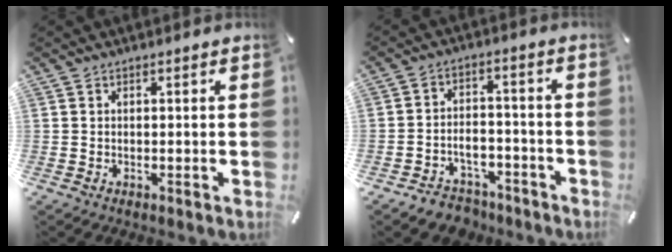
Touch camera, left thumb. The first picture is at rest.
{"total": 5.9, "force": [-4.0, 4.1, 1.6], "torque": [-0.025, 0.025, -0.073]}